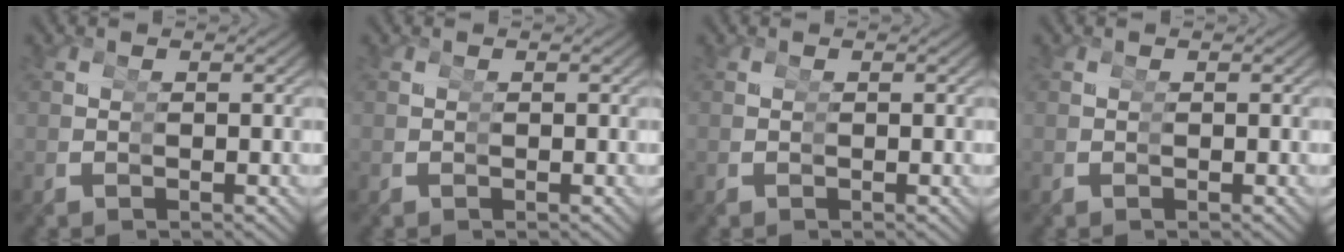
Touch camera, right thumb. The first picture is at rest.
{"total": 0.0}
{"total": 0.0}
{"total": 0.0}